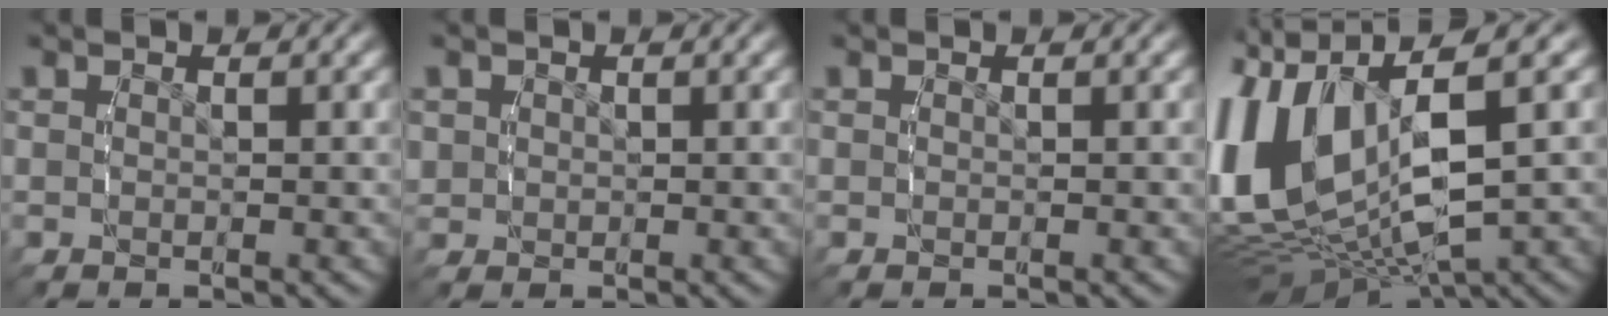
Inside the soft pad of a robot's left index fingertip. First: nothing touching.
{"total": 1.7, "force": [0.0, 1.7, 0.5], "torque": [-0.025, -0.008, 0.007]}
{"total": 0.0}
{"total": 14.7, "force": [-1.0, 10.2, 10.5], "torque": [-0.247, -0.026, -0.013]}